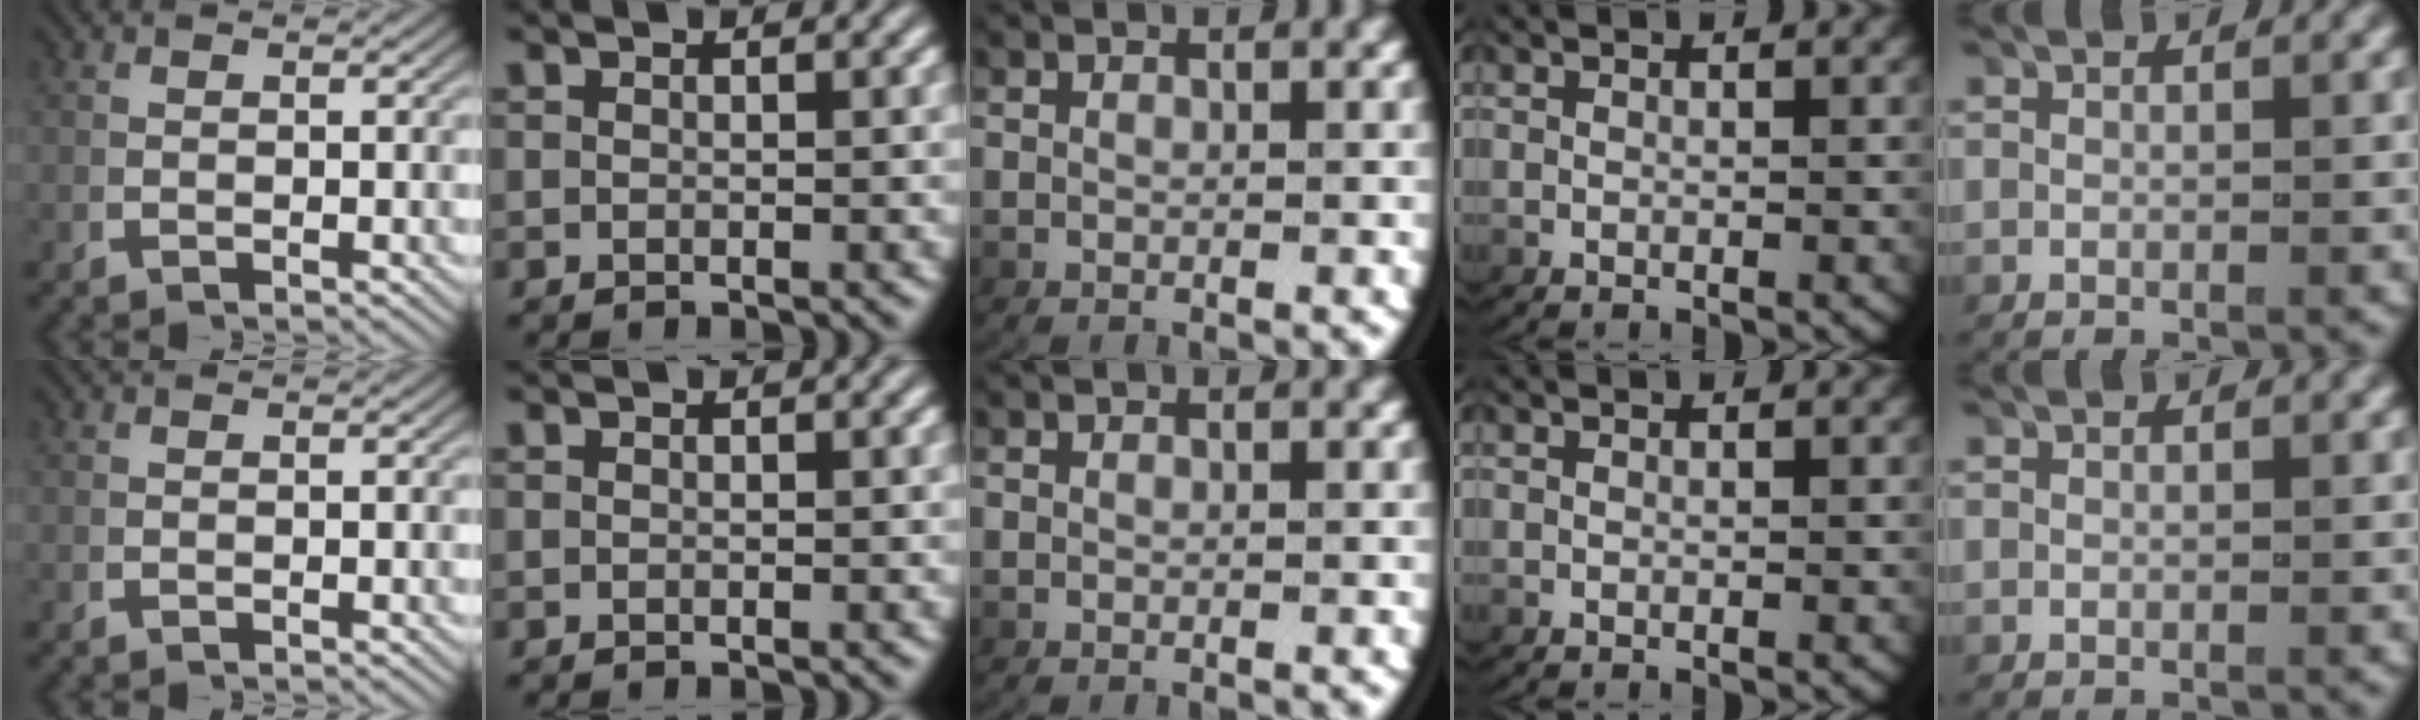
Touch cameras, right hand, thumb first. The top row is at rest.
{}